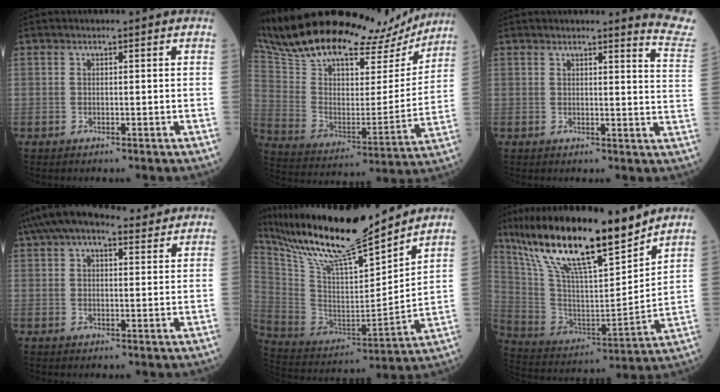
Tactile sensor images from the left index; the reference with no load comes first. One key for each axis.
{"total": 31.5, "fx": 27.3, "fy": 9.2, "fz": 12.7, "tx": -0.240, "ty": -0.008, "tz": 0.406}
{"total": 8.1, "fx": 8.0, "fy": -0.7, "fz": 0.8, "tx": 0.000, "ty": -0.085, "tz": 0.061}
{"total": 11.0, "fx": 8.3, "fy": 3.8, "fz": 6.0, "tx": -0.106, "ty": 0.058, "tz": 0.131}
{"total": 21.6, "fx": 18.7, "fy": 1.9, "fz": 10.8, "tx": -0.207, "ty": -0.005, "tz": 0.329}
{"total": 21.1, "fx": 16.2, "fy": 2.8, "fz": 13.3, "tx": -0.241, "ty": 0.003, "tz": 0.296}